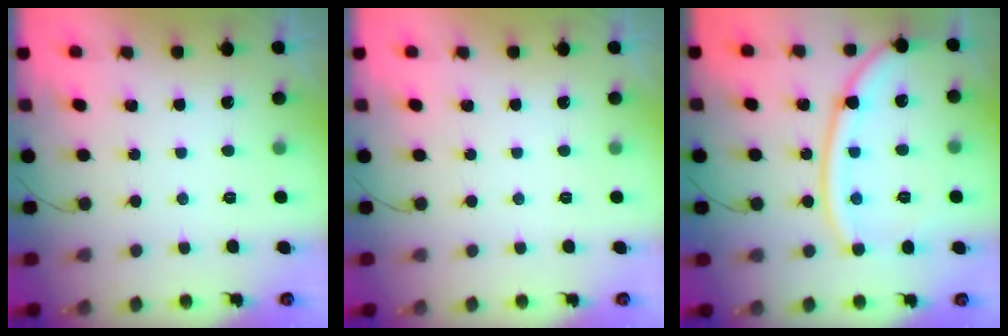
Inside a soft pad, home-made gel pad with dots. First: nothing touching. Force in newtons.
{"total": 0.0}
{"total": 15.3, "press": 15.2, "slide": 1.5}